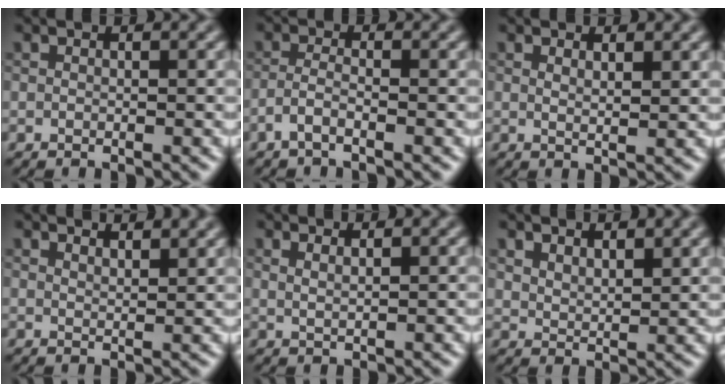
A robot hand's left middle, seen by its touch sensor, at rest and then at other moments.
{"total": 1.6, "force": [-1.1, 0.4, 1.2], "torque": [-0.025, 0.005, -0.029]}
{"total": 1.5, "force": [0.9, 0.4, 1.1], "torque": [-0.015, -0.001, 0.015]}
{"total": 3.2, "force": [2.9, 0.8, 1.3], "torque": [-0.007, 0.011, 0.032]}
{"total": 1.2, "force": [0.8, 0.4, 0.8], "torque": [-0.012, -0.001, 0.010]}
{"total": 2.4, "force": [2.0, 0.9, 1.1], "torque": [-0.021, -0.002, 0.040]}